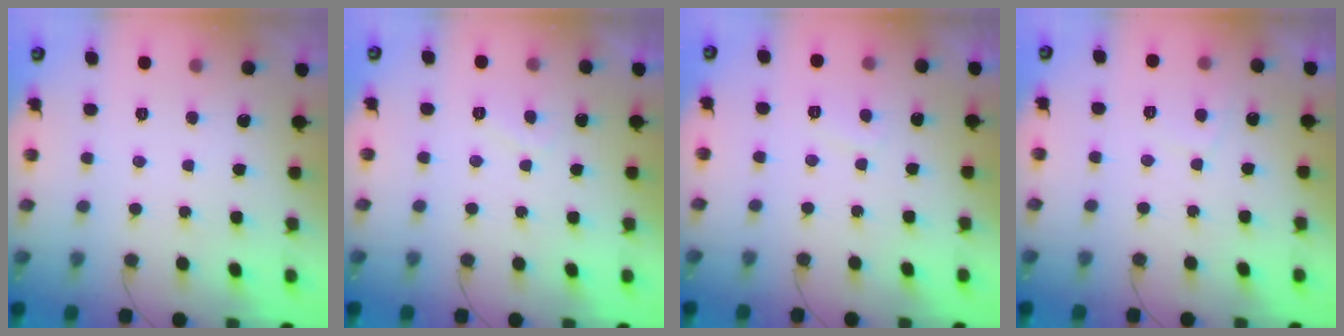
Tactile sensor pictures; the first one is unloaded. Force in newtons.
{"total": 1.2, "press": 1.0, "slide": 0.7}
{"total": 1.7, "press": 1.6, "slide": 0.6}
{"total": 1.6, "press": 1.5, "slide": 0.6}